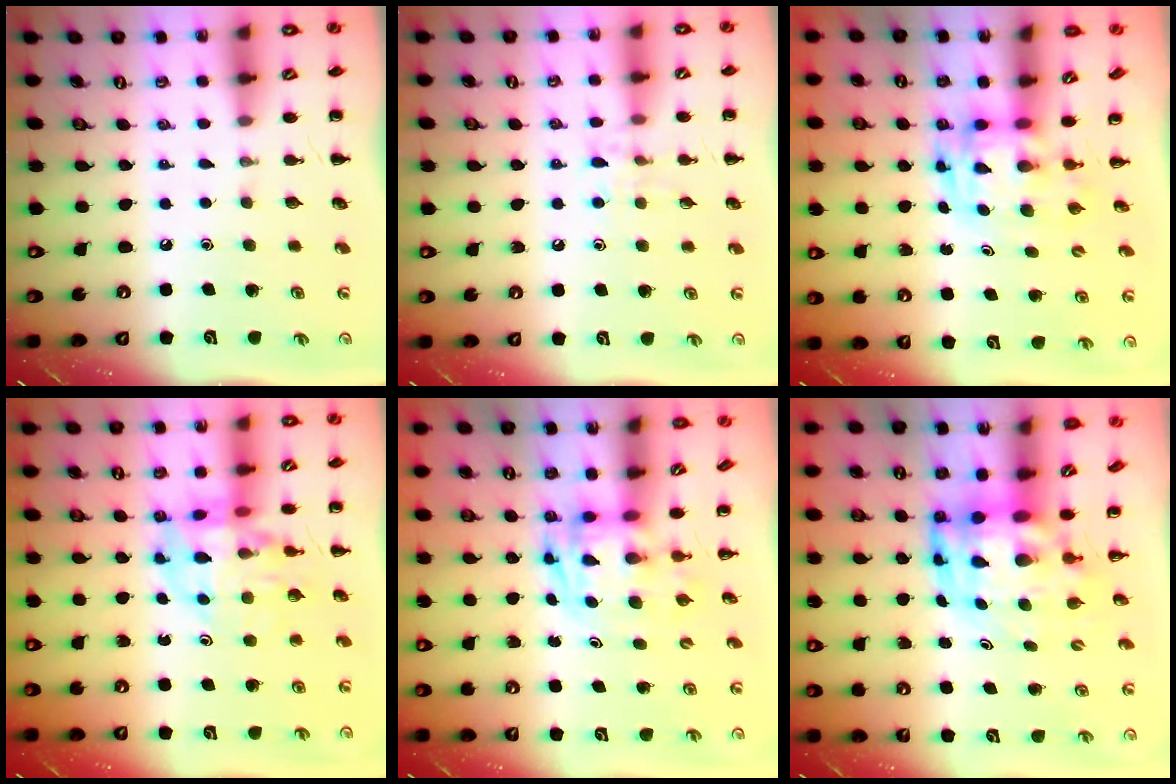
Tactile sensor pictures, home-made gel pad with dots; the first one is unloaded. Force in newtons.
{"total": 7.4, "press": 7.2, "slide": 1.7}
{"total": 2.9, "press": 2.9, "slide": 0.6}
{"total": 11.9, "press": 11.6, "slide": 2.8}
{"total": 2.7, "press": 2.7, "slide": 0.5}
{"total": 6.4, "press": 6.2, "slide": 1.6}